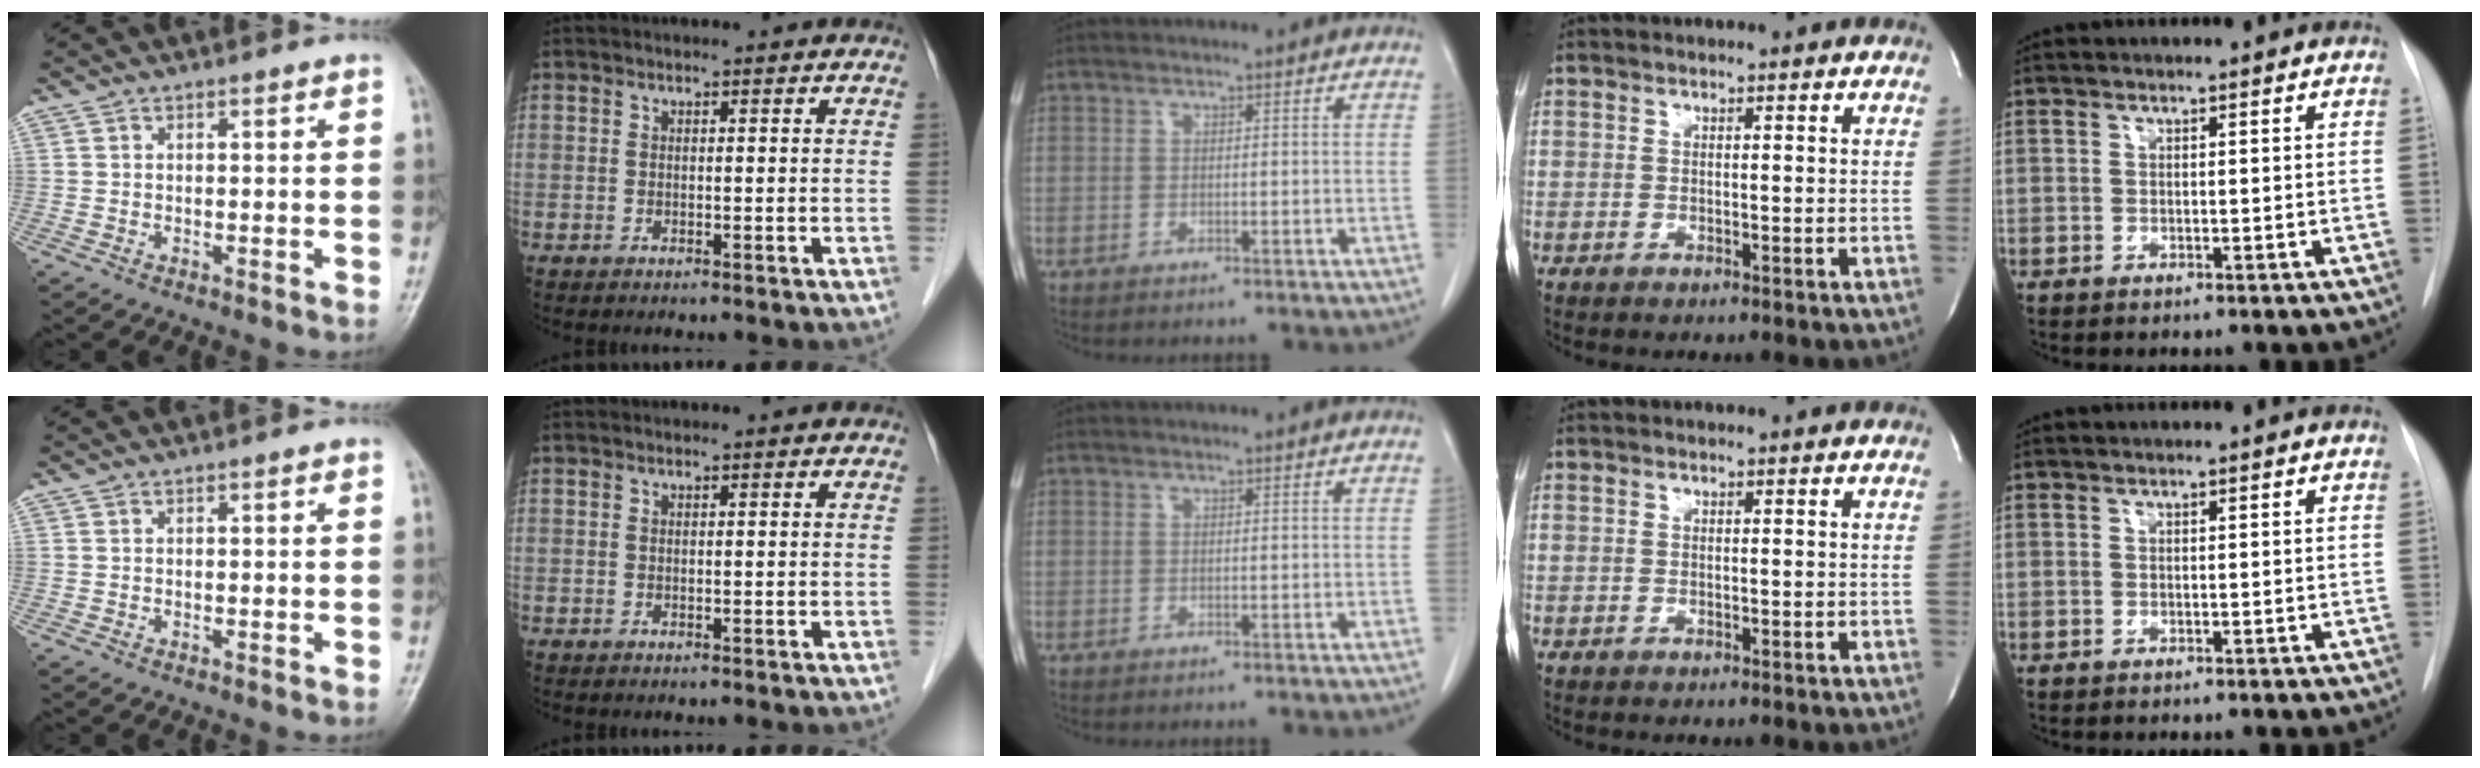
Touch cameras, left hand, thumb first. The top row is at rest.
{}